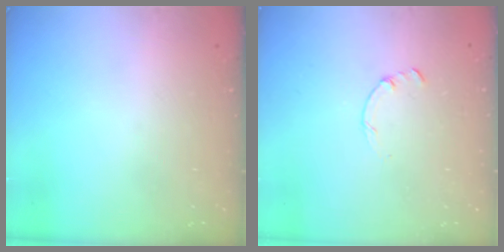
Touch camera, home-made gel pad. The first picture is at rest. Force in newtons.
{"total": 0.0}